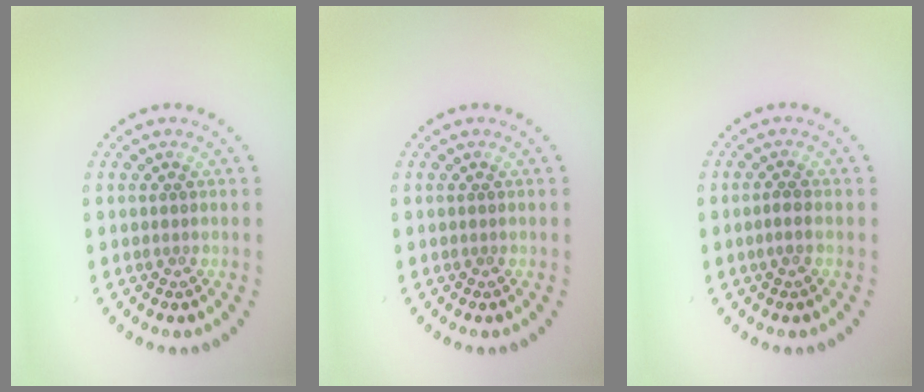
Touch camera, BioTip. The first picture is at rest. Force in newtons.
{"total": 0.0}
{"total": 0.7, "press": 0.5, "slide": 0.6}